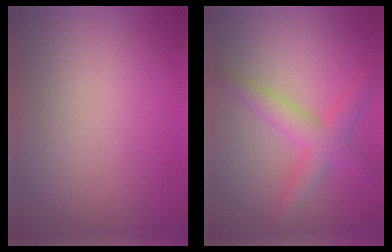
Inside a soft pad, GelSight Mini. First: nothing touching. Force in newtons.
{"total": 3.7, "press": 3.7, "slide": 0.1}